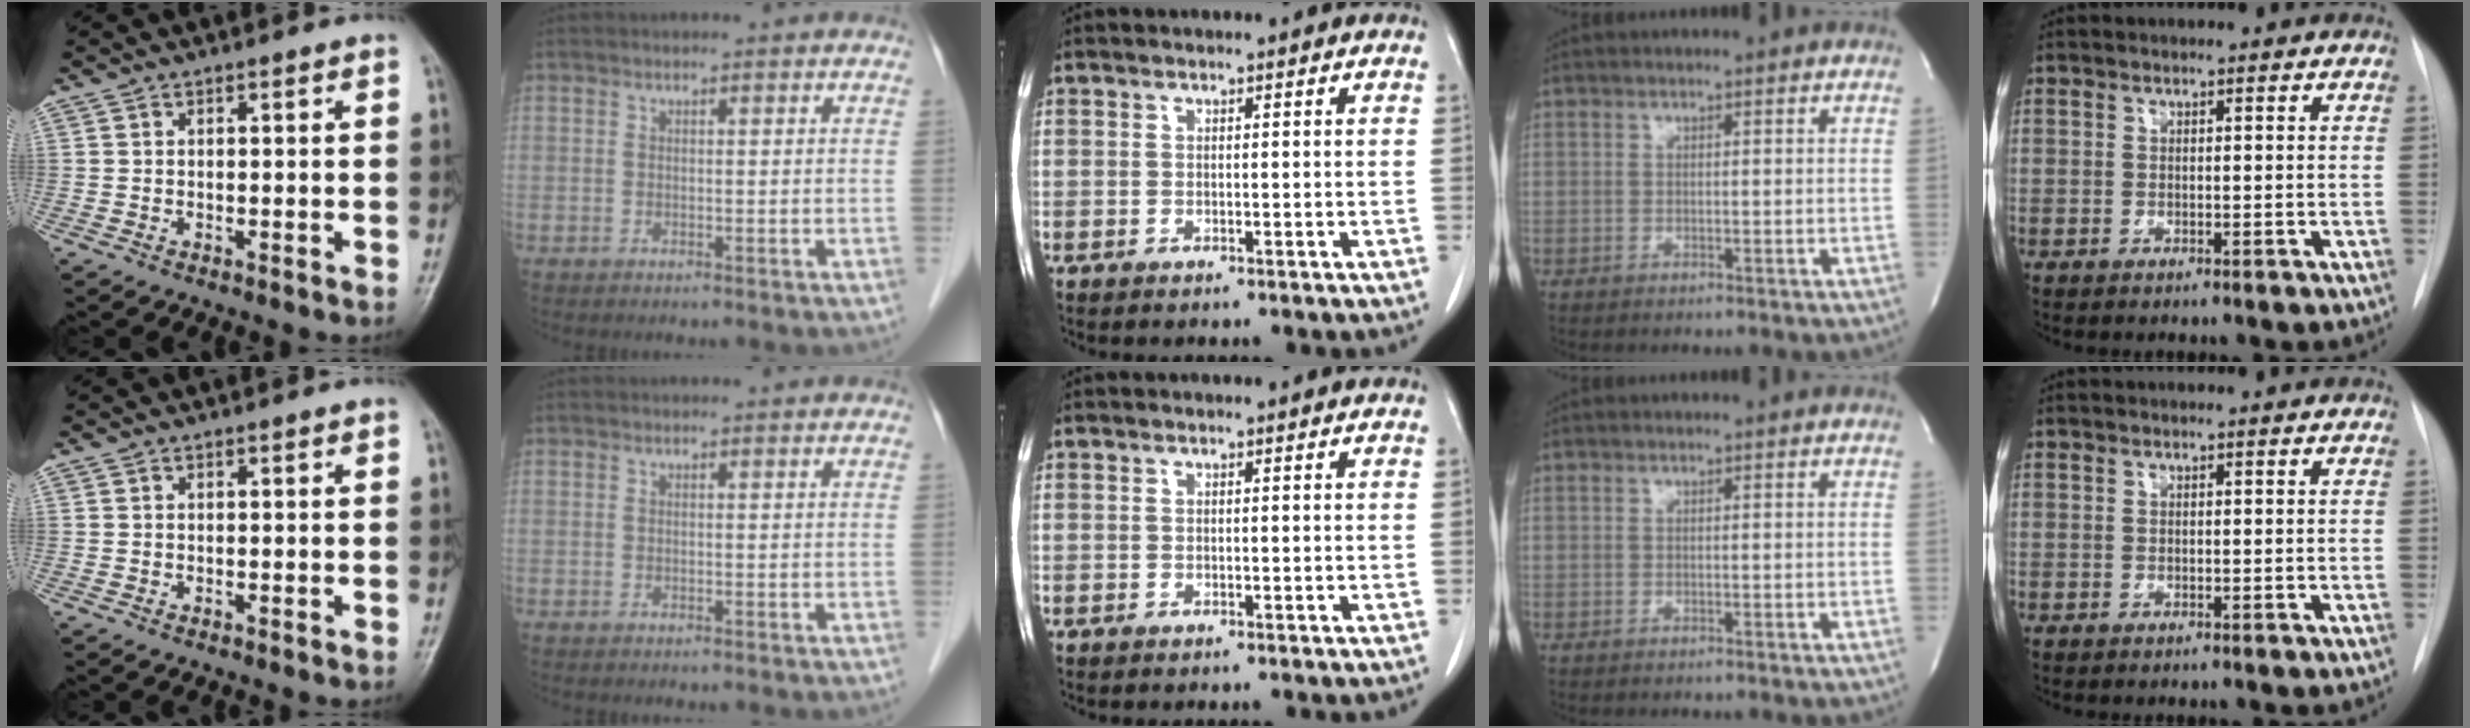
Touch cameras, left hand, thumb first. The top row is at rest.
{}